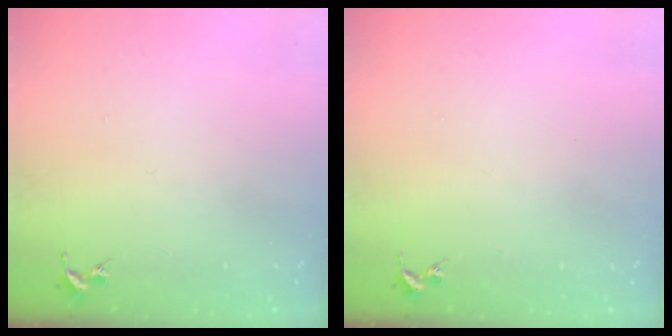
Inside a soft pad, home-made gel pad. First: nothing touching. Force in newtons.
{"total": 0.0}